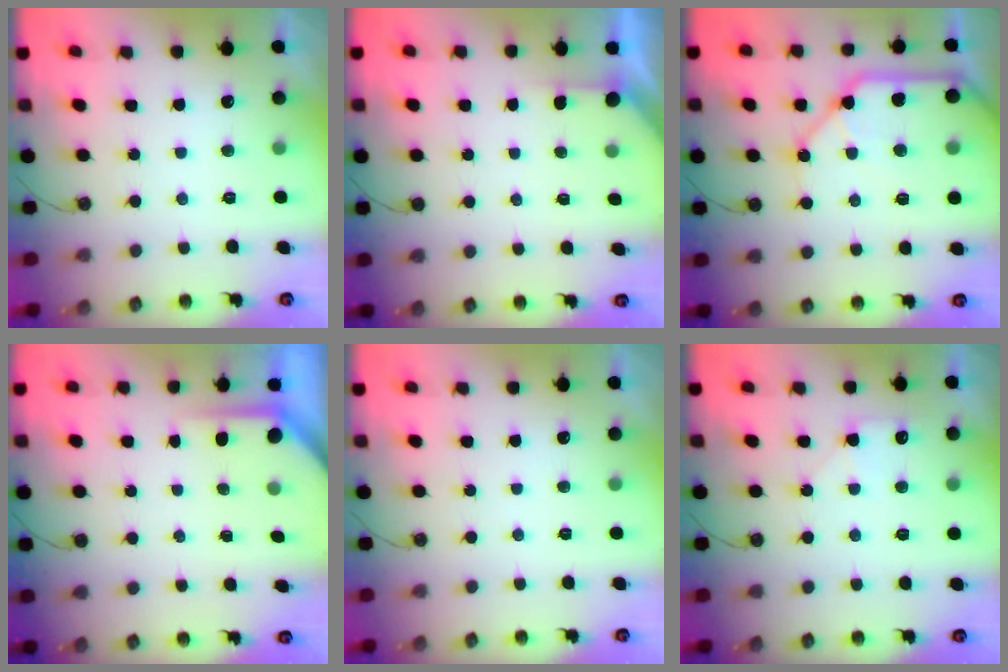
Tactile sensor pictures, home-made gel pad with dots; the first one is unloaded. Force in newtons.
{"total": 2.0, "press": 2.0, "slide": 0.2}
{"total": 14.0, "press": 13.9, "slide": 1.7}
{"total": 3.8, "press": 3.8, "slide": 0.4}
{"total": 0.0}
{"total": 5.6, "press": 5.6, "slide": 1.0}